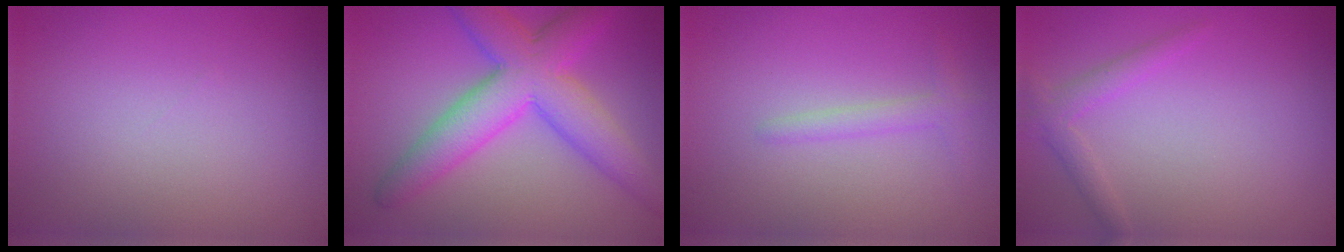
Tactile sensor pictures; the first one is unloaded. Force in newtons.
{"total": 7.9, "press": 7.9, "slide": 0.1}
{"total": 1.5, "press": 1.5, "slide": 0.1}
{"total": 1.7, "press": 1.7, "slide": 0.1}